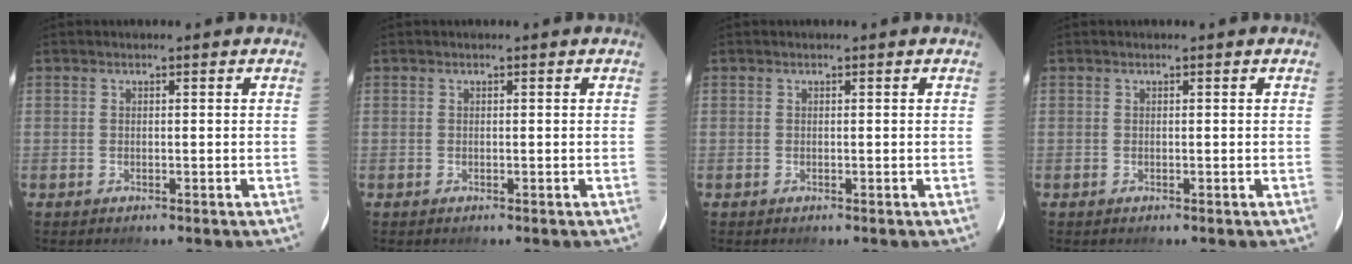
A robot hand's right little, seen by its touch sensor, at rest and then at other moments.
{"total": 0.0}
{"total": 0.0}
{"total": 0.0}